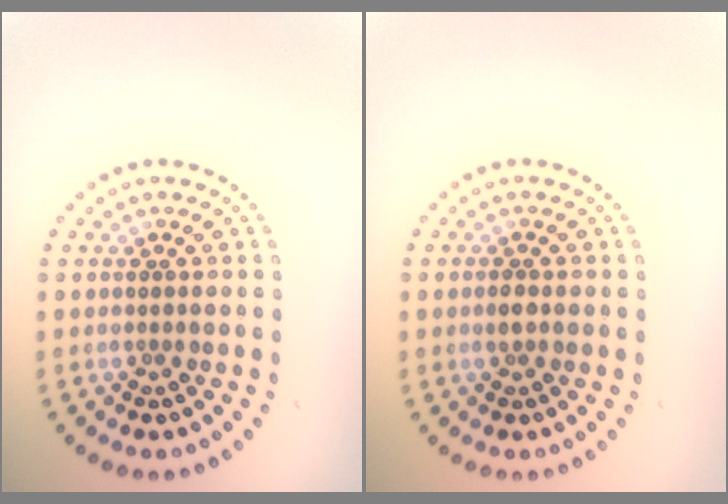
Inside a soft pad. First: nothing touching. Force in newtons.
{"total": 0.9, "press": 0.9, "slide": 0.2}